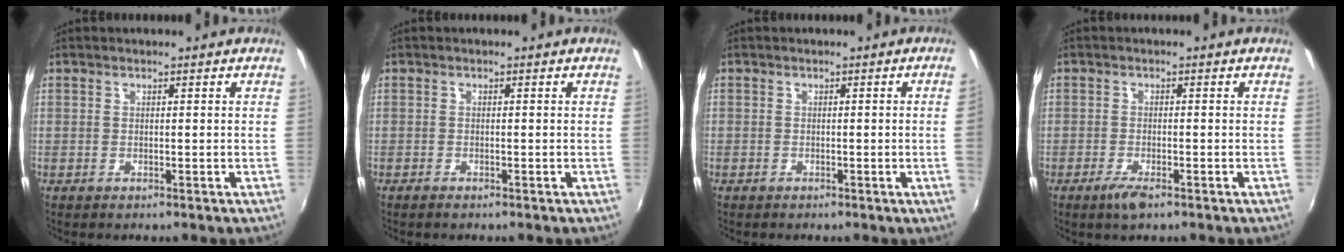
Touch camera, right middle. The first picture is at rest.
{"total": 0.9, "force": [-0.8, 0.2, 0.4], "torque": [-0.009, -0.004, -0.017]}
{"total": 1.8, "force": [-0.2, -1.1, 1.4], "torque": [-0.018, -0.011, 0.000]}
{"total": 3.1, "force": [-2.1, 0.9, 2.2], "torque": [-0.052, -0.008, -0.042]}